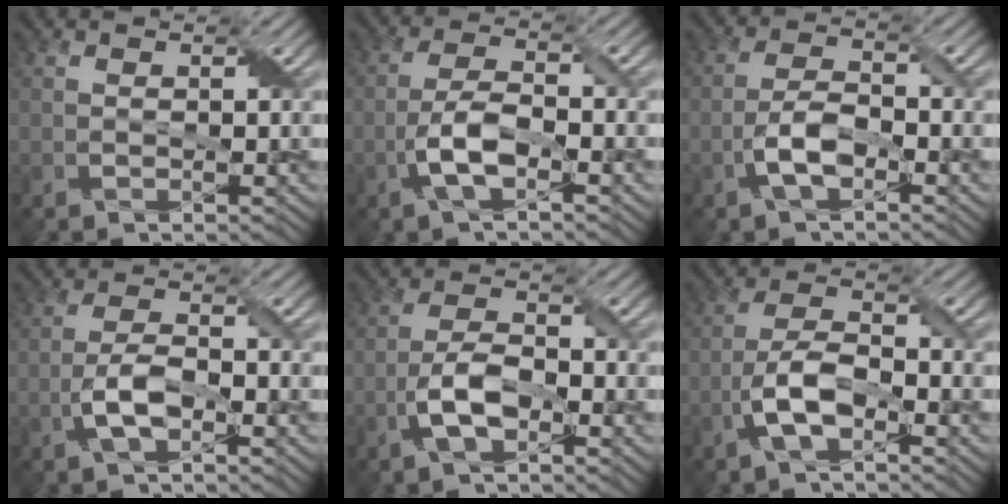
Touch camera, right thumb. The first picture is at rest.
{"total": 5.5, "force": [-2.3, 1.9, 4.6], "torque": [-0.103, 0.005, -0.050]}
{"total": 4.8, "force": [-2.3, 1.9, 3.8], "torque": [-0.083, 0.007, -0.048]}
{"total": 4.5, "force": [-2.1, 1.6, 3.6], "torque": [-0.082, 0.005, -0.044]}
{"total": 5.5, "force": [-2.5, 2.2, 4.3], "torque": [-0.092, 0.008, -0.055]}
{"total": 6.2, "force": [-3.0, 2.3, 4.9], "torque": [-0.102, 0.010, -0.068]}